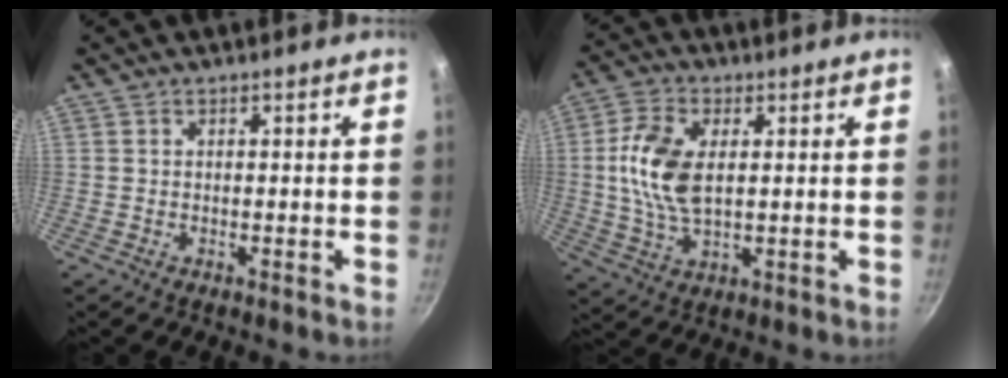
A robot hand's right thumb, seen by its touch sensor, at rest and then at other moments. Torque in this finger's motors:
{"motor_torque": [-0.74, 1.12, 0.86, 0.51, 0.14]}